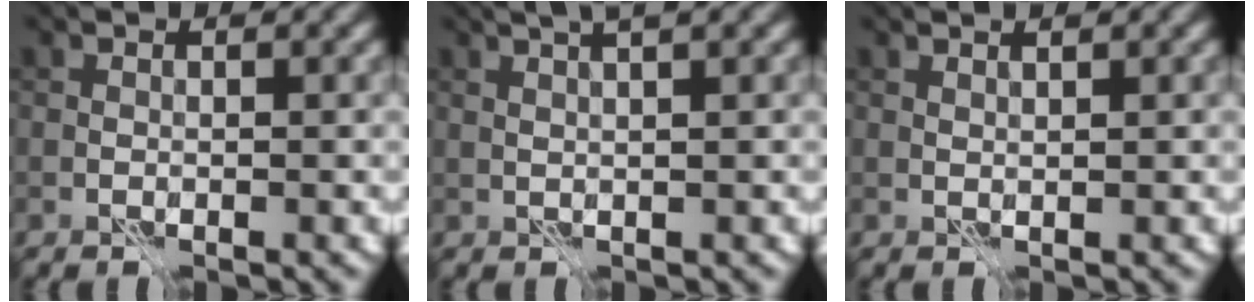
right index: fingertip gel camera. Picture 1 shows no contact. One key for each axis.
{"total": 4.1, "fx": 2.4, "fy": 1.0, "fz": 3.2, "tx": -0.040, "ty": 0.015, "tz": 0.019}
{"total": 0.9, "fx": 0.7, "fy": -0.1, "fz": 0.6, "tx": -0.011, "ty": -0.003, "tz": 0.011}